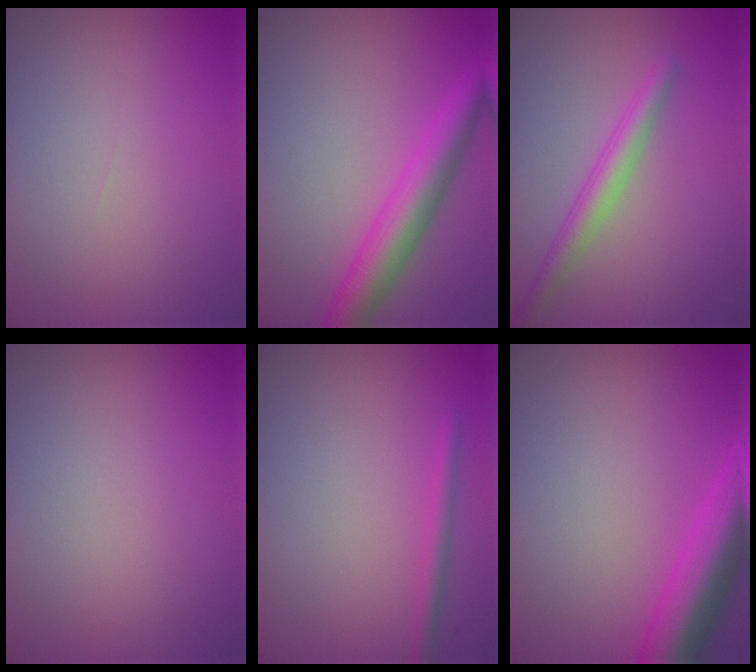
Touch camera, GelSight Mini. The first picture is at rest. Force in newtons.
{"total": 5.3, "press": 5.3, "slide": 0.1}
{"total": 2.9, "press": 2.9, "slide": 0.1}
{"total": 0.0}
{"total": 1.5, "press": 1.4, "slide": 0.1}
{"total": 7.0, "press": 7.0, "slide": 0.4}